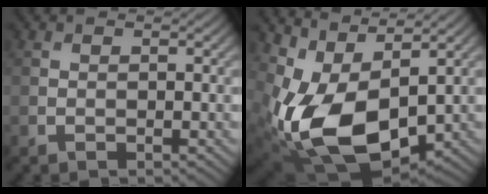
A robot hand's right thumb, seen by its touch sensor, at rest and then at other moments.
{"total": 12.8, "force": [0.1, 7.1, 10.6], "torque": [-0.240, -0.030, 0.017]}